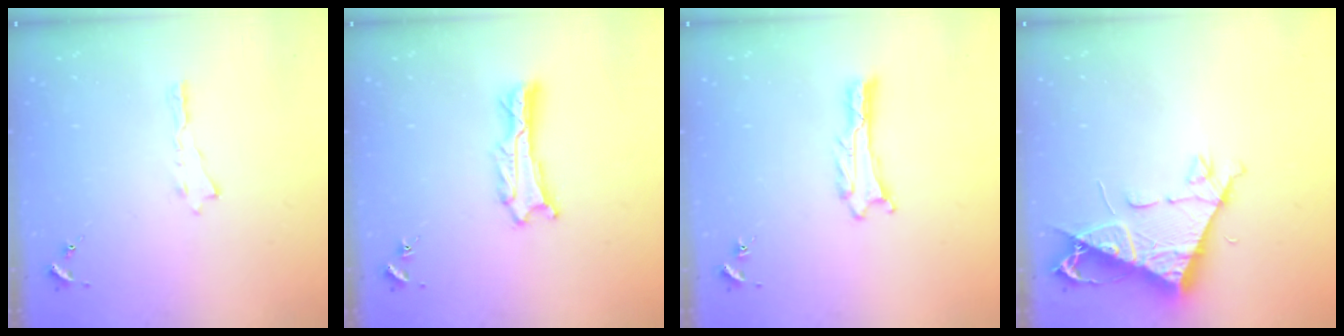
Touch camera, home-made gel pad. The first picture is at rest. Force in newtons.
{"total": 1.2, "press": 1.2, "slide": 0.1}
{"total": 1.0, "press": 1.0, "slide": 0.1}
{"total": 8.0, "press": 7.9, "slide": 1.2}